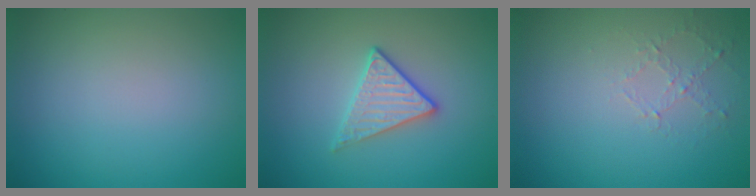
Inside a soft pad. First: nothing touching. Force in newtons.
{"total": 3.0, "press": 2.7, "slide": 1.2}
{"total": 1.0, "press": 0.4, "slide": 0.9}